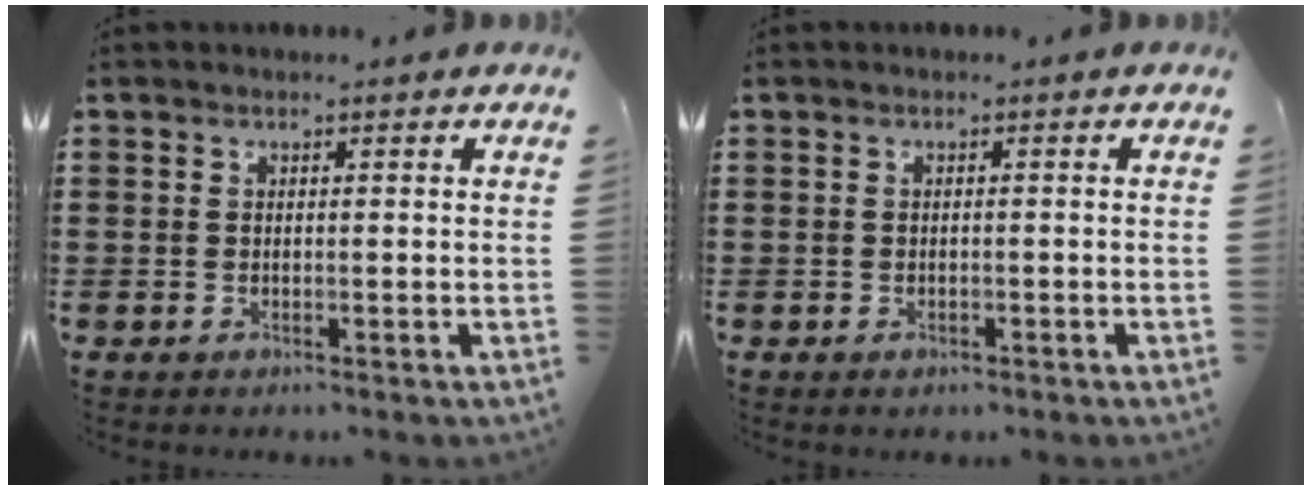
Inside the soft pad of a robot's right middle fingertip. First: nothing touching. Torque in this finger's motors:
{"motor_torque": [0.55, 0.26, -0.04, 0.00]}